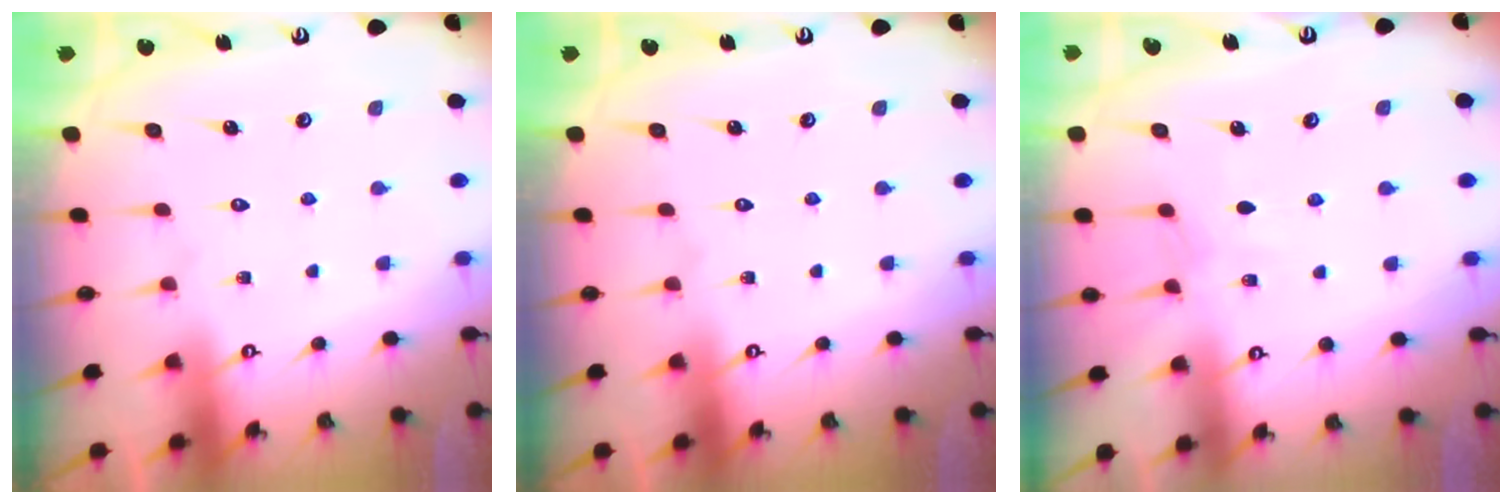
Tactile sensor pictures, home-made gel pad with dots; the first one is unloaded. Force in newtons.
{"total": 0.0}
{"total": 3.6, "press": 3.5, "slide": 0.4}